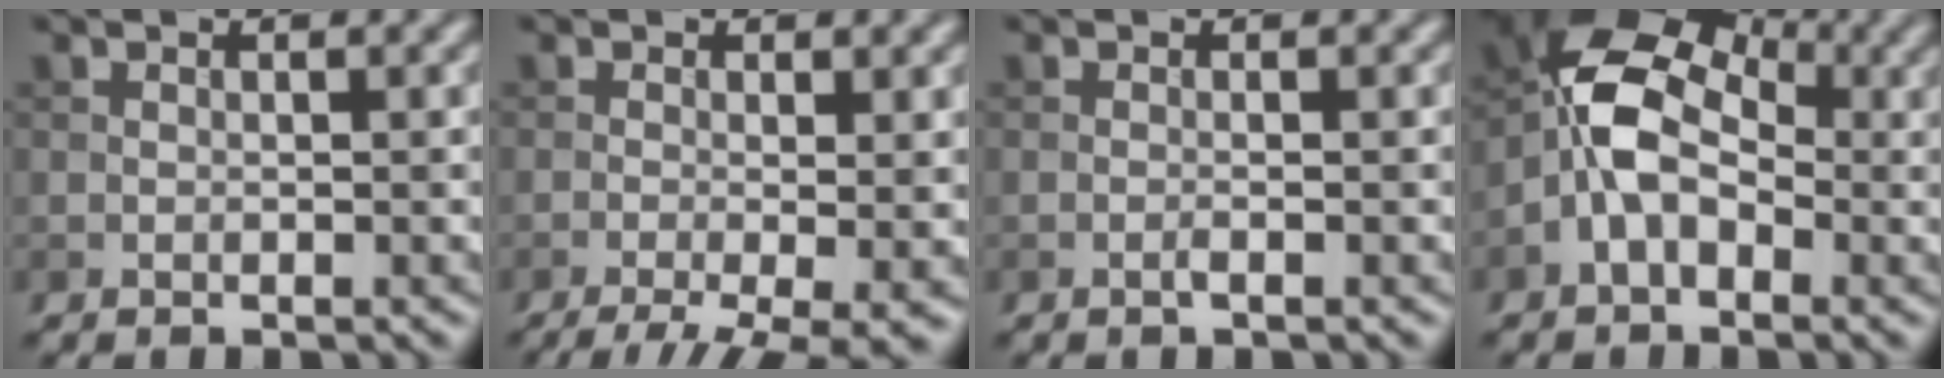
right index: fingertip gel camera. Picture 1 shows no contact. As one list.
[{"total": 6.5, "force": [-3.0, 1.9, 5.5], "torque": [-0.086, -0.012, -0.043]}, {"total": 0.6, "force": [-0.3, 0.1, 0.6], "torque": [-0.011, -0.001, -0.008]}, {"total": 7.8, "force": [-0.9, 5.1, 5.8], "torque": [-0.103, 0.021, -0.034]}]